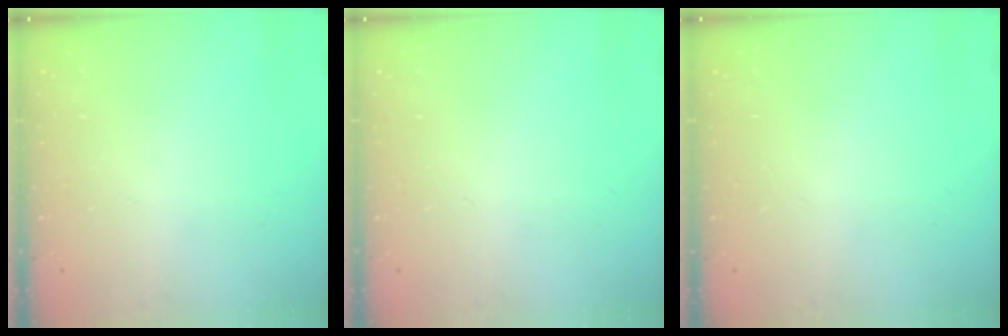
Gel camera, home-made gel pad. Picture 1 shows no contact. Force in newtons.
{"total": 0.0}
{"total": 0.0}